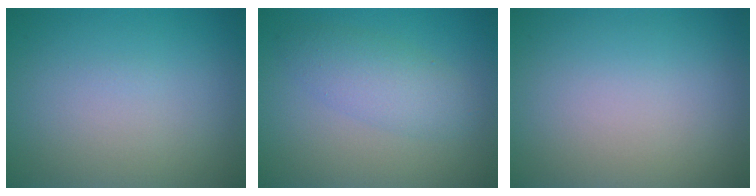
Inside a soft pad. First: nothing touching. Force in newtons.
{"total": 3.2, "press": 3.2, "slide": 0.1}
{"total": 0.0}